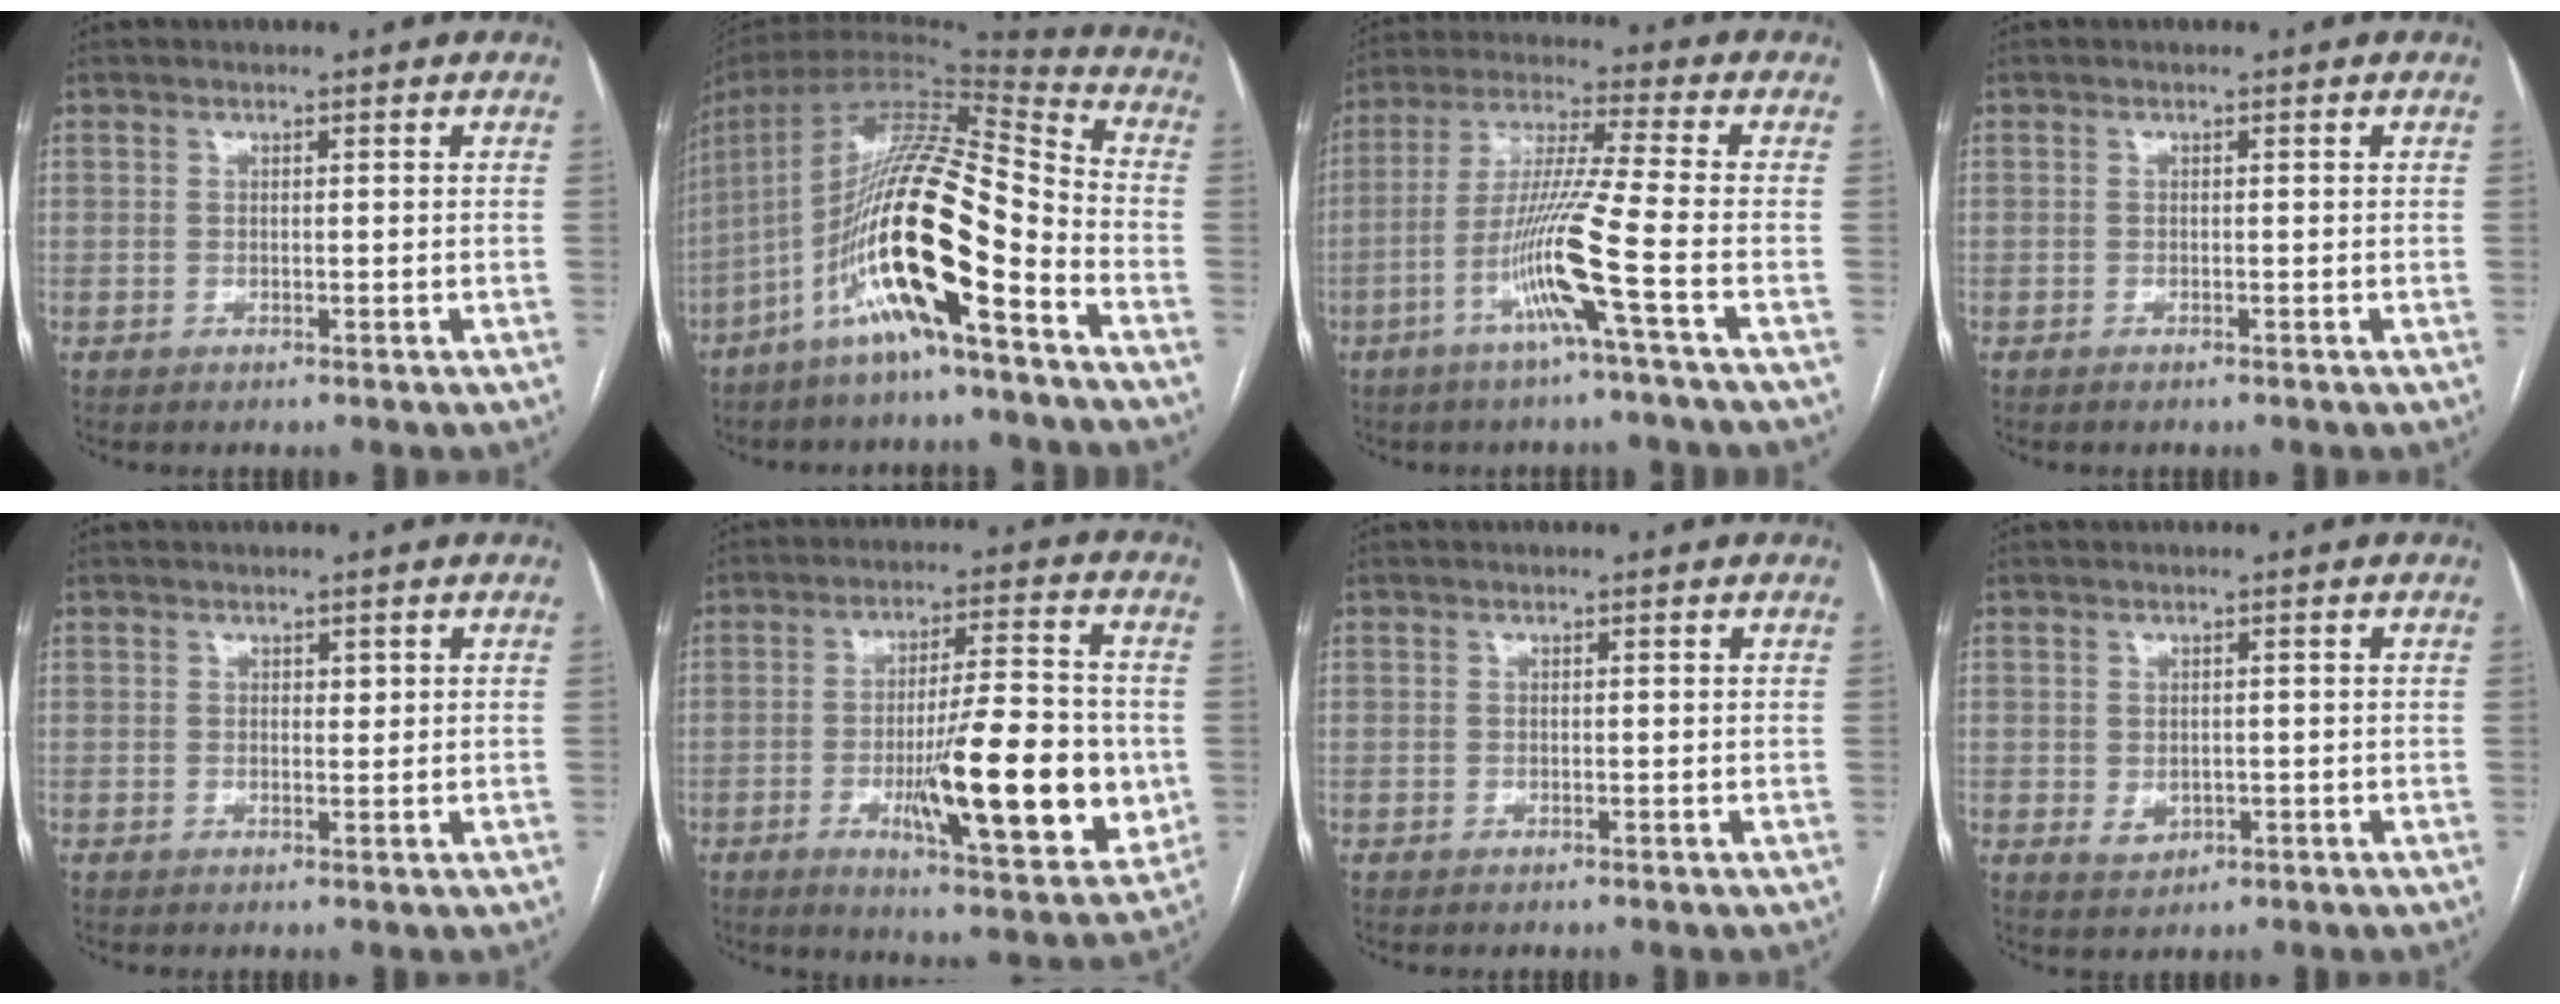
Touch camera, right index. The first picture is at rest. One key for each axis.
{"total": 20.1, "fx": -9.1, "fy": 2.2, "fz": 17.8, "tx": -0.357, "ty": -0.005, "tz": -0.166}
{"total": 11.4, "fx": -4.5, "fy": -2.1, "fz": 10.3, "tx": -0.204, "ty": -0.008, "tz": -0.092}
{"total": 0.0}
{"total": 0.7, "fx": 0.5, "fy": 0.3, "fz": 0.4, "tx": -0.002, "ty": -0.001, "tz": 0.006}
{"total": 18.1, "fx": -3.3, "fy": 3.3, "fz": 17.5, "tx": -0.262, "ty": -0.012, "tz": -0.045}
{"total": 0.0}
{"total": 2.1, "fx": -0.3, "fy": 1.9, "fz": 1.0, "tx": -0.015, "ty": -0.002, "tz": 0.006}